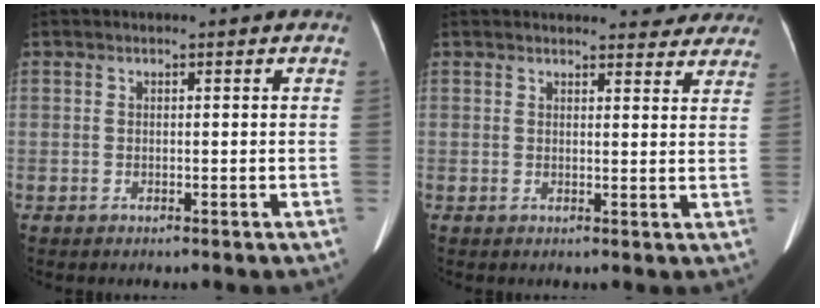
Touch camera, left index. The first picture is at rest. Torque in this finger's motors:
{"motor_torque": [0.97, -1.17, 0.09, 0.05]}